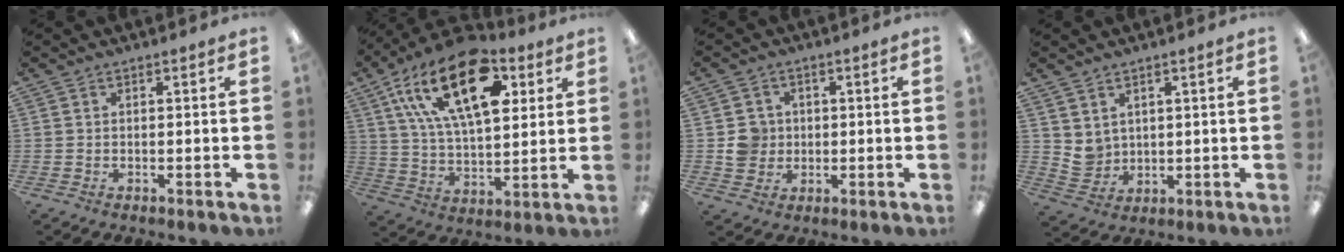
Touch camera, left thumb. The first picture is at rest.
{"total": 23.8, "force": [10.9, 12.2, 17.2], "torque": [-0.292, -0.036, 0.184]}
{"total": 5.8, "force": [0.2, 5.7, 1.3], "torque": [-0.013, 0.007, 0.003]}
{"total": 4.8, "force": [3.0, 3.6, 0.5], "torque": [-0.017, -0.016, 0.060]}